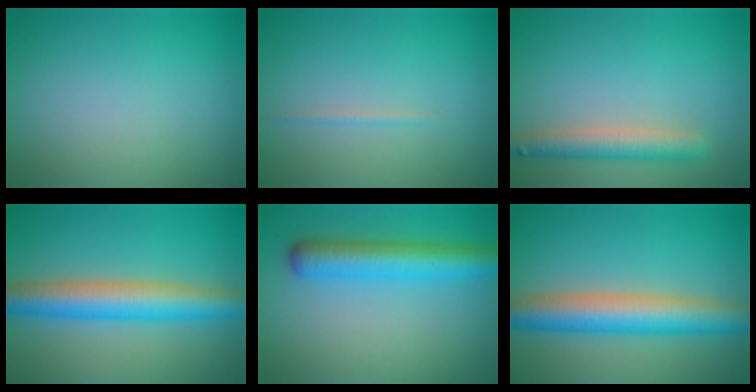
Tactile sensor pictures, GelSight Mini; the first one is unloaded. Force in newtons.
{"total": 0.5, "press": 0.5, "slide": 0.0}
{"total": 3.3, "press": 3.3, "slide": 0.2}
{"total": 6.4, "press": 6.4, "slide": 0.0}
{"total": 5.3, "press": 5.3, "slide": 0.2}
{"total": 6.8, "press": 6.8, "slide": 0.2}